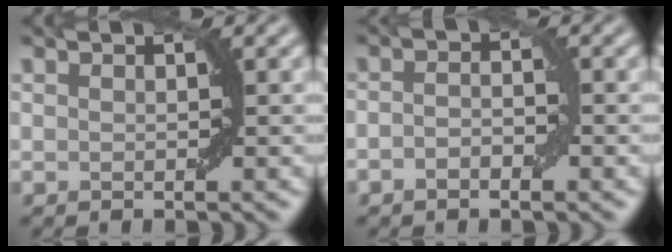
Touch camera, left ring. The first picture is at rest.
{"total": 1.8, "force": [-0.7, 0.8, 1.4], "torque": [-0.027, 0.002, -0.015]}